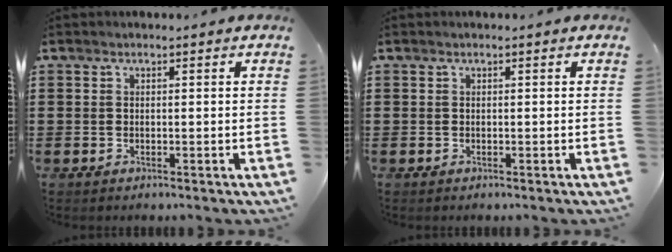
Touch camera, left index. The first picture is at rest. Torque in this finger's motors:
{"motor_torque": [0.02, -0.02, 0.00, 0.00]}